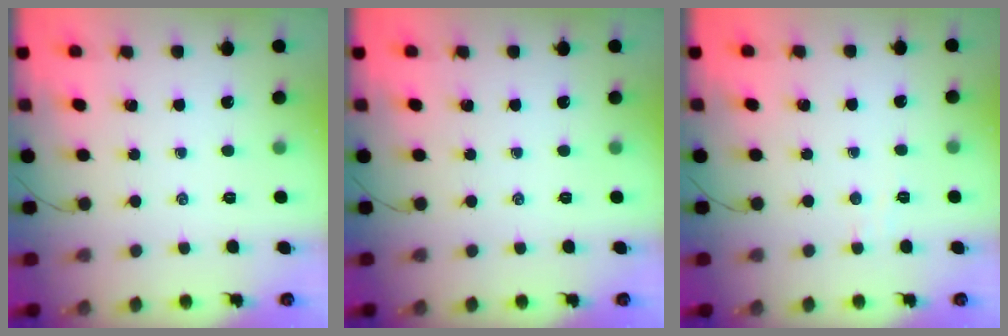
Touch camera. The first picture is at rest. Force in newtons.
{"total": 0.0}
{"total": 2.6, "press": 2.5, "slide": 0.7}